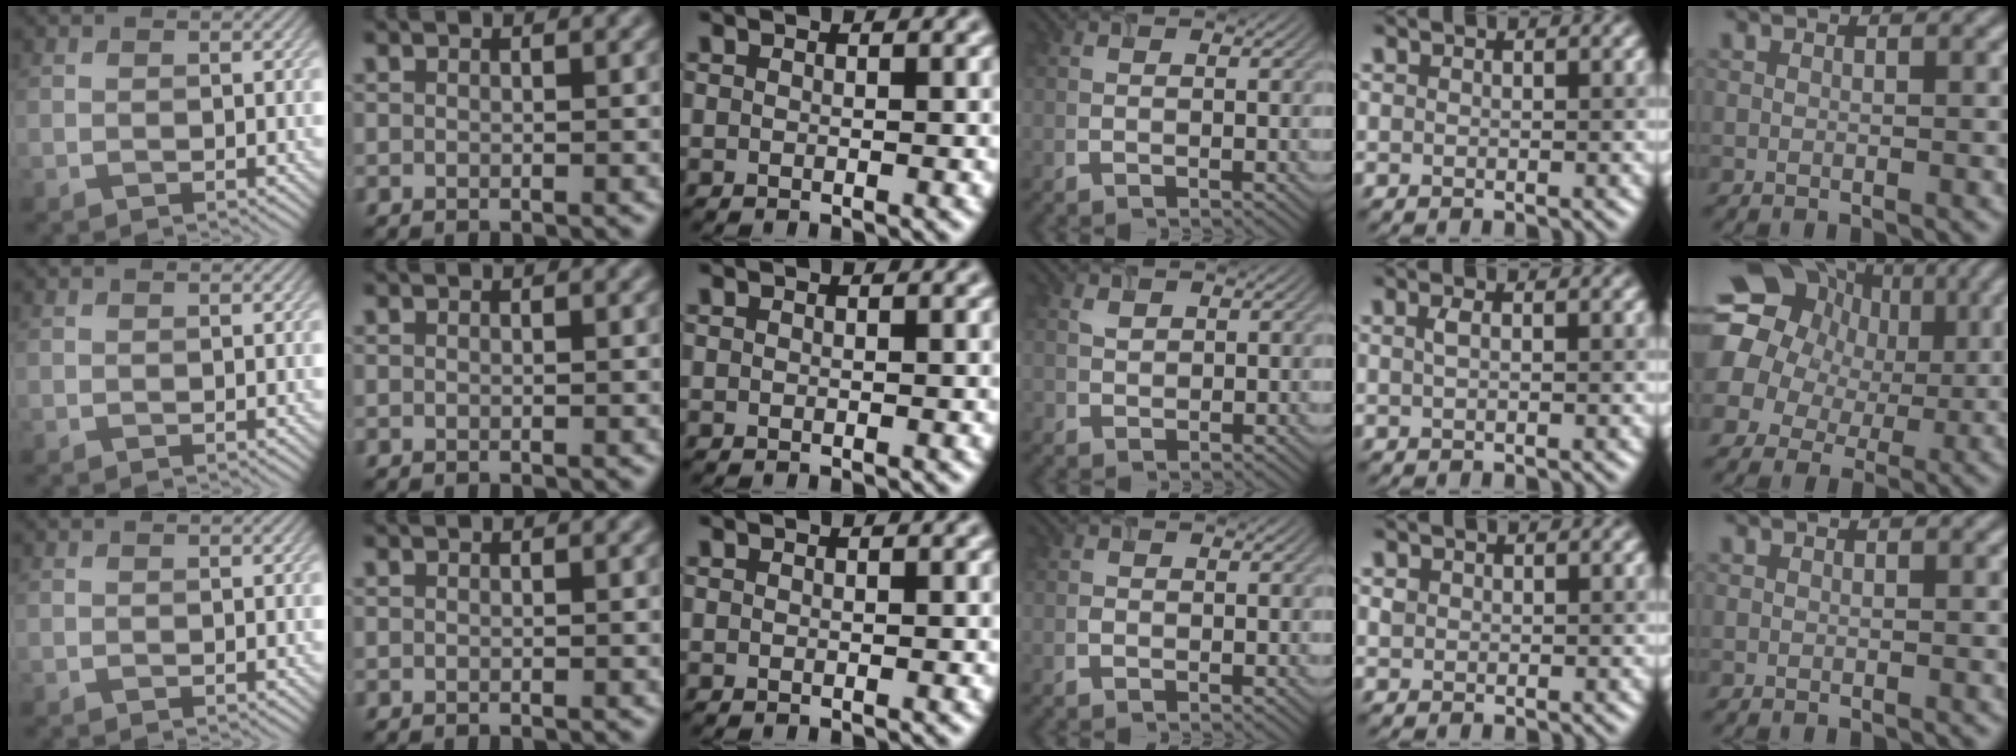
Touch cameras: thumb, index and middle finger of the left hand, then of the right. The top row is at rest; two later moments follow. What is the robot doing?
{"motion": "insert", "object": "airpods case & airpods"}